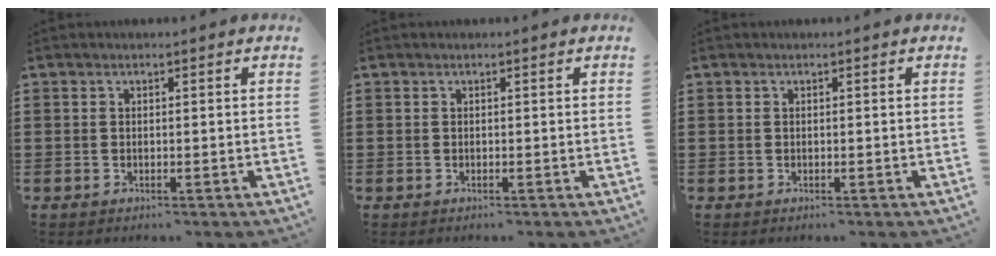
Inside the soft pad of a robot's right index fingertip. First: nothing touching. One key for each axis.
{"total": 0.0}
{"total": 0.0}